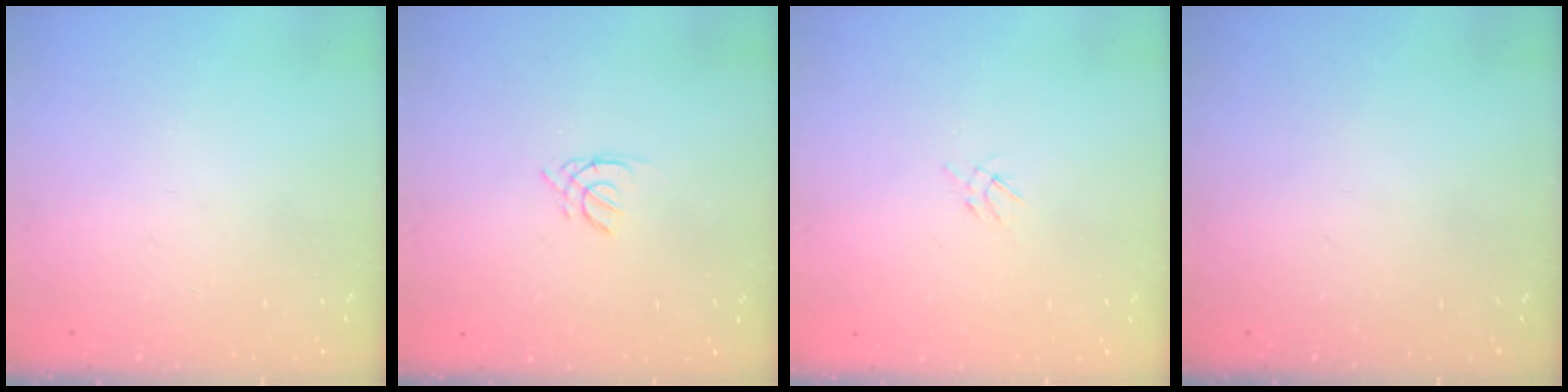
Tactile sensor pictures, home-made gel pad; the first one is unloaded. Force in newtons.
{"total": 1.7, "press": 1.7, "slide": 0.3}
{"total": 2.2, "press": 2.2, "slide": 0.5}
{"total": 0.0}